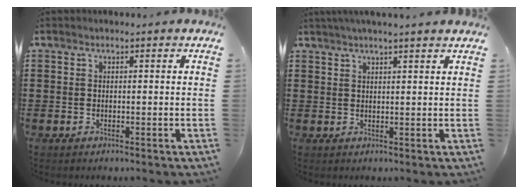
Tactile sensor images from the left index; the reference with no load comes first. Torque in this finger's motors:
{"motor_torque": [2.14, 0.00, 0.75, 0.21]}